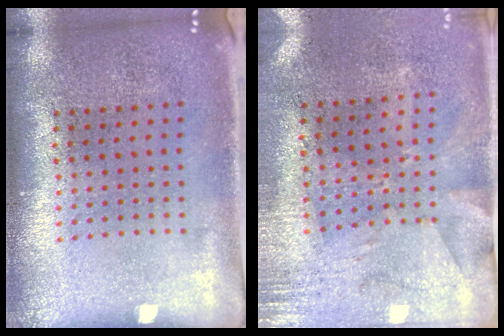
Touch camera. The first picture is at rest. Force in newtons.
{"total": 2.8, "press": 2.3, "slide": 1.7}